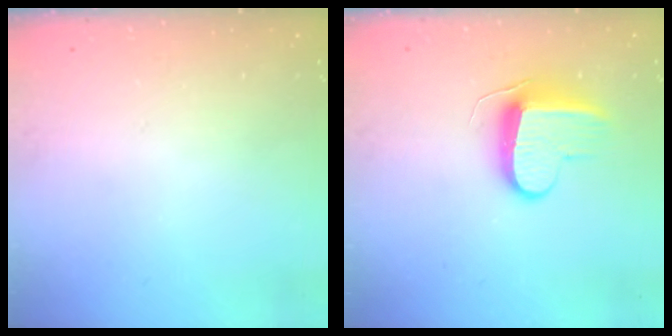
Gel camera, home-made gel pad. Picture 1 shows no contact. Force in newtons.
{"total": 9.3, "press": 9.3, "slide": 0.4}